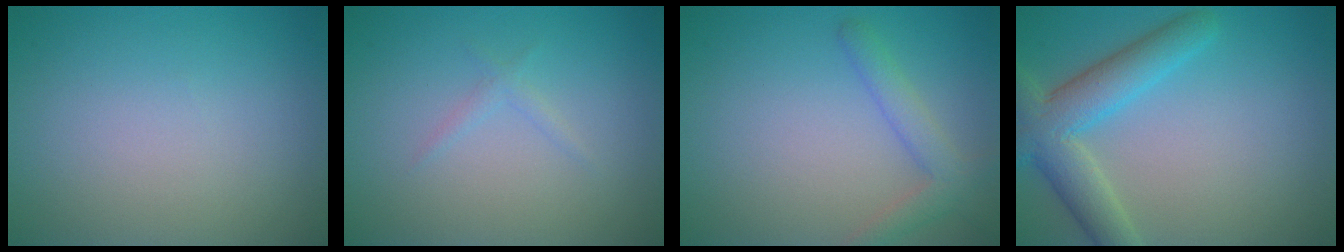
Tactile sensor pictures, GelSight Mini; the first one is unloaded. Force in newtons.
{"total": 0.9, "press": 0.9, "slide": 0.1}
{"total": 2.6, "press": 2.6, "slide": 0.2}
{"total": 5.6, "press": 5.6, "slide": 0.2}